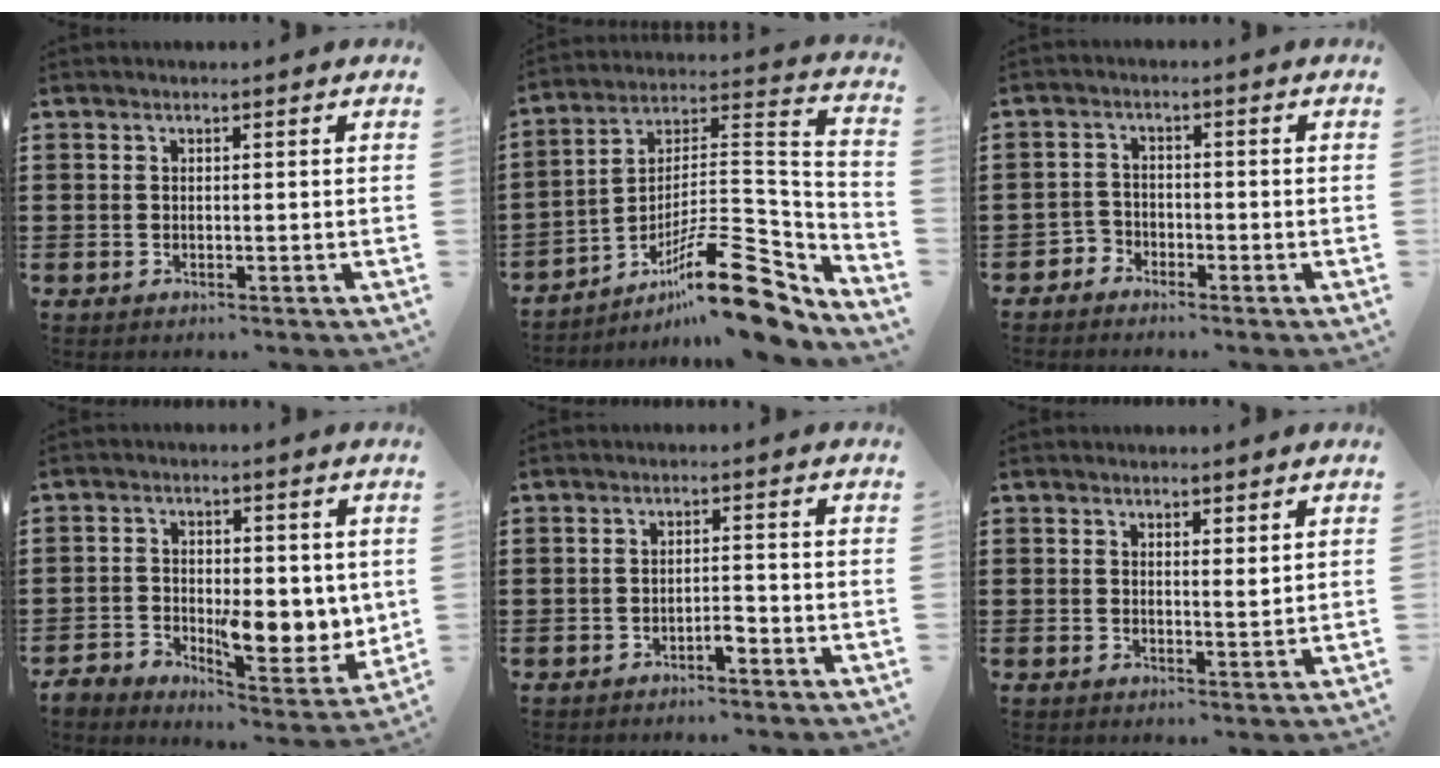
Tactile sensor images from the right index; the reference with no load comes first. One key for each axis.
{"total": 16.4, "fx": -10.5, "fy": 4.2, "fz": 11.9, "tx": -0.177, "ty": 0.030, "tz": -0.183}
{"total": 2.2, "fx": -1.9, "fy": 1.0, "fz": -0.1, "tx": -0.007, "ty": 0.004, "tz": -0.042}
{"total": 7.5, "fx": -1.0, "fy": 4.4, "fz": 6.0, "tx": -0.098, "ty": -0.002, "tz": -0.019}
{"total": 2.0, "fx": -1.3, "fy": 0.4, "fz": 1.5, "tx": -0.029, "ty": 0.000, "tz": -0.024}
{"total": 1.6, "fx": 1.4, "fy": 0.5, "fz": 0.6, "tx": -0.007, "ty": 0.000, "tz": 0.025}